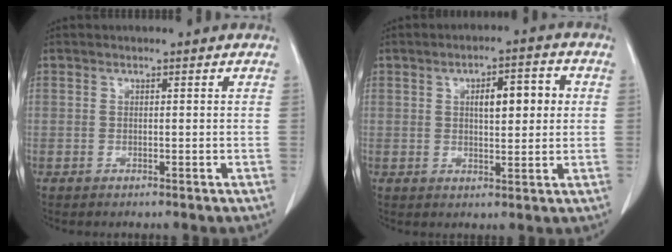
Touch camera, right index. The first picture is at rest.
{"total": 6.6, "force": [1.4, 2.1, 6.1], "torque": [-0.093, 0.014, 0.022]}